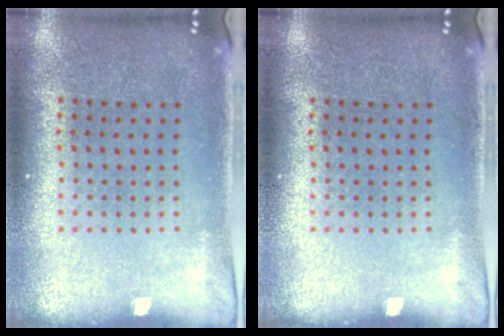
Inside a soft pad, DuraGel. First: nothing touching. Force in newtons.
{"total": 0.0}